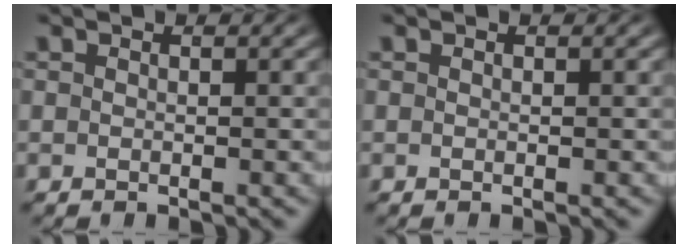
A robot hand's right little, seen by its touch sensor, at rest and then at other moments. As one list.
[{"total": 0.0}]